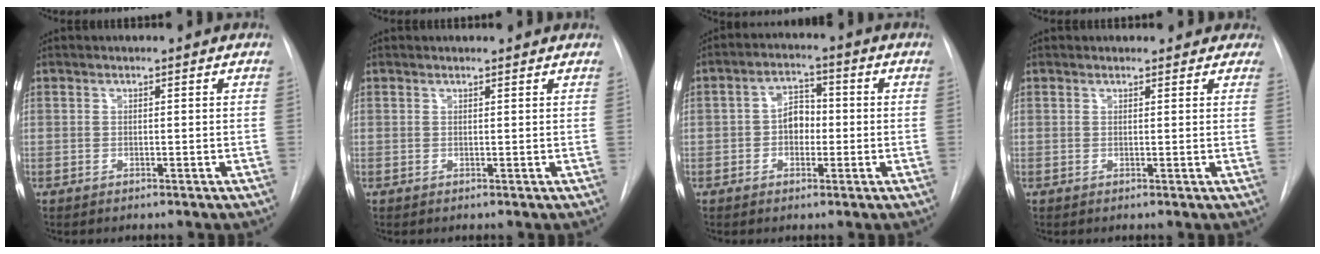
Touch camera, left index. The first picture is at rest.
{"total": 1.2, "force": [1.2, 0.2, 0.1], "torque": [-0.010, 0.004, 0.010]}
{"total": 4.5, "force": [-1.2, 3.0, 3.2], "torque": [-0.053, 0.012, -0.022]}
{"total": 5.0, "force": [4.4, 2.3, 0.6], "torque": [0.019, -0.004, 0.028]}